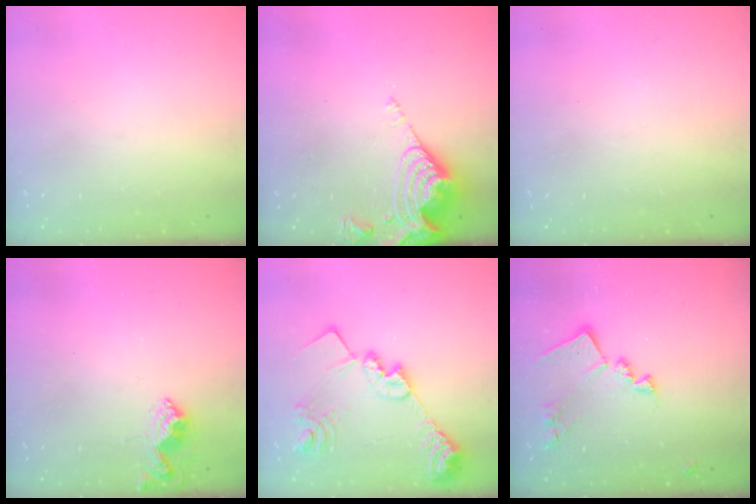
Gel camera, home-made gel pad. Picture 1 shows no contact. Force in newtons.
{"total": 14.0, "press": 13.9, "slide": 1.6}
{"total": 0.0}
{"total": 9.1, "press": 9.1, "slide": 0.4}
{"total": 20.0, "press": 20.0, "slide": 1.4}
{"total": 14.9, "press": 14.9, "slide": 0.8}